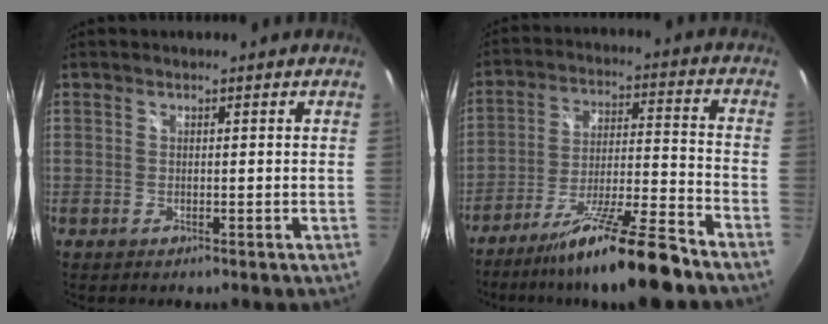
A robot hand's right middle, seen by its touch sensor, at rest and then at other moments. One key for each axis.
{"total": 15.9, "fx": -12.9, "fy": 0.1, "fz": 9.3, "tx": -0.176, "ty": -0.011, "tz": -0.213}